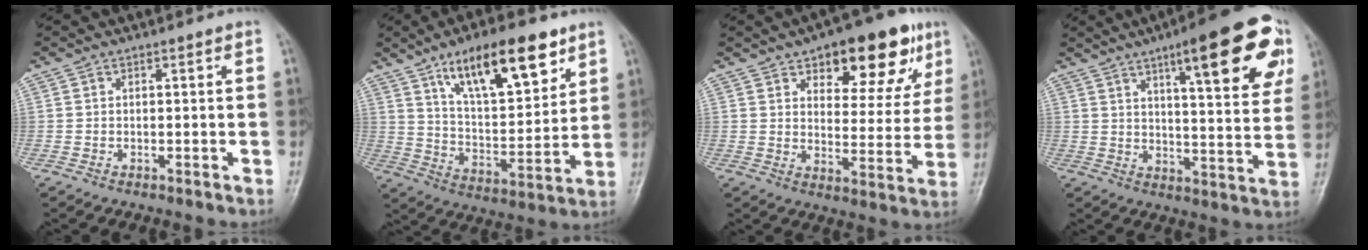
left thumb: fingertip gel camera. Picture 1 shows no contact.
{"total": 18.5, "force": [10.8, 6.8, 13.4], "torque": [-0.180, -0.046, 0.186]}
{"total": 17.0, "force": [9.5, 7.8, 11.7], "torque": [-0.101, -0.032, 0.132]}
{"total": 21.1, "force": [10.5, 5.3, 17.5], "torque": [-0.204, -0.024, 0.141]}